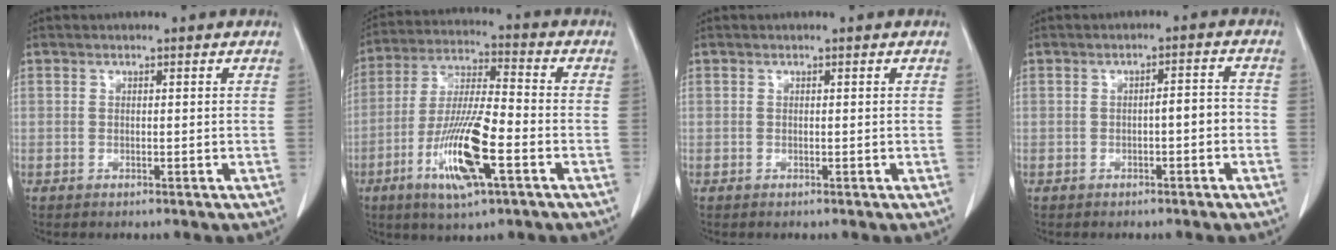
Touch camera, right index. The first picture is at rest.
{"total": 13.7, "force": [-5.3, 2.2, 12.5], "torque": [-0.248, -0.013, -0.095]}
{"total": 0.0}
{"total": 2.7, "force": [-0.9, 0.7, 2.5], "torque": [-0.034, 0.012, -0.012]}